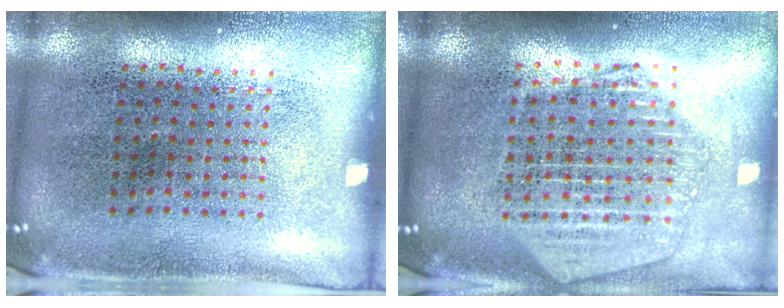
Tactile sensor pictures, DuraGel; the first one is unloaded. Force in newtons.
{"total": 2.2, "press": 2.0, "slide": 1.0}